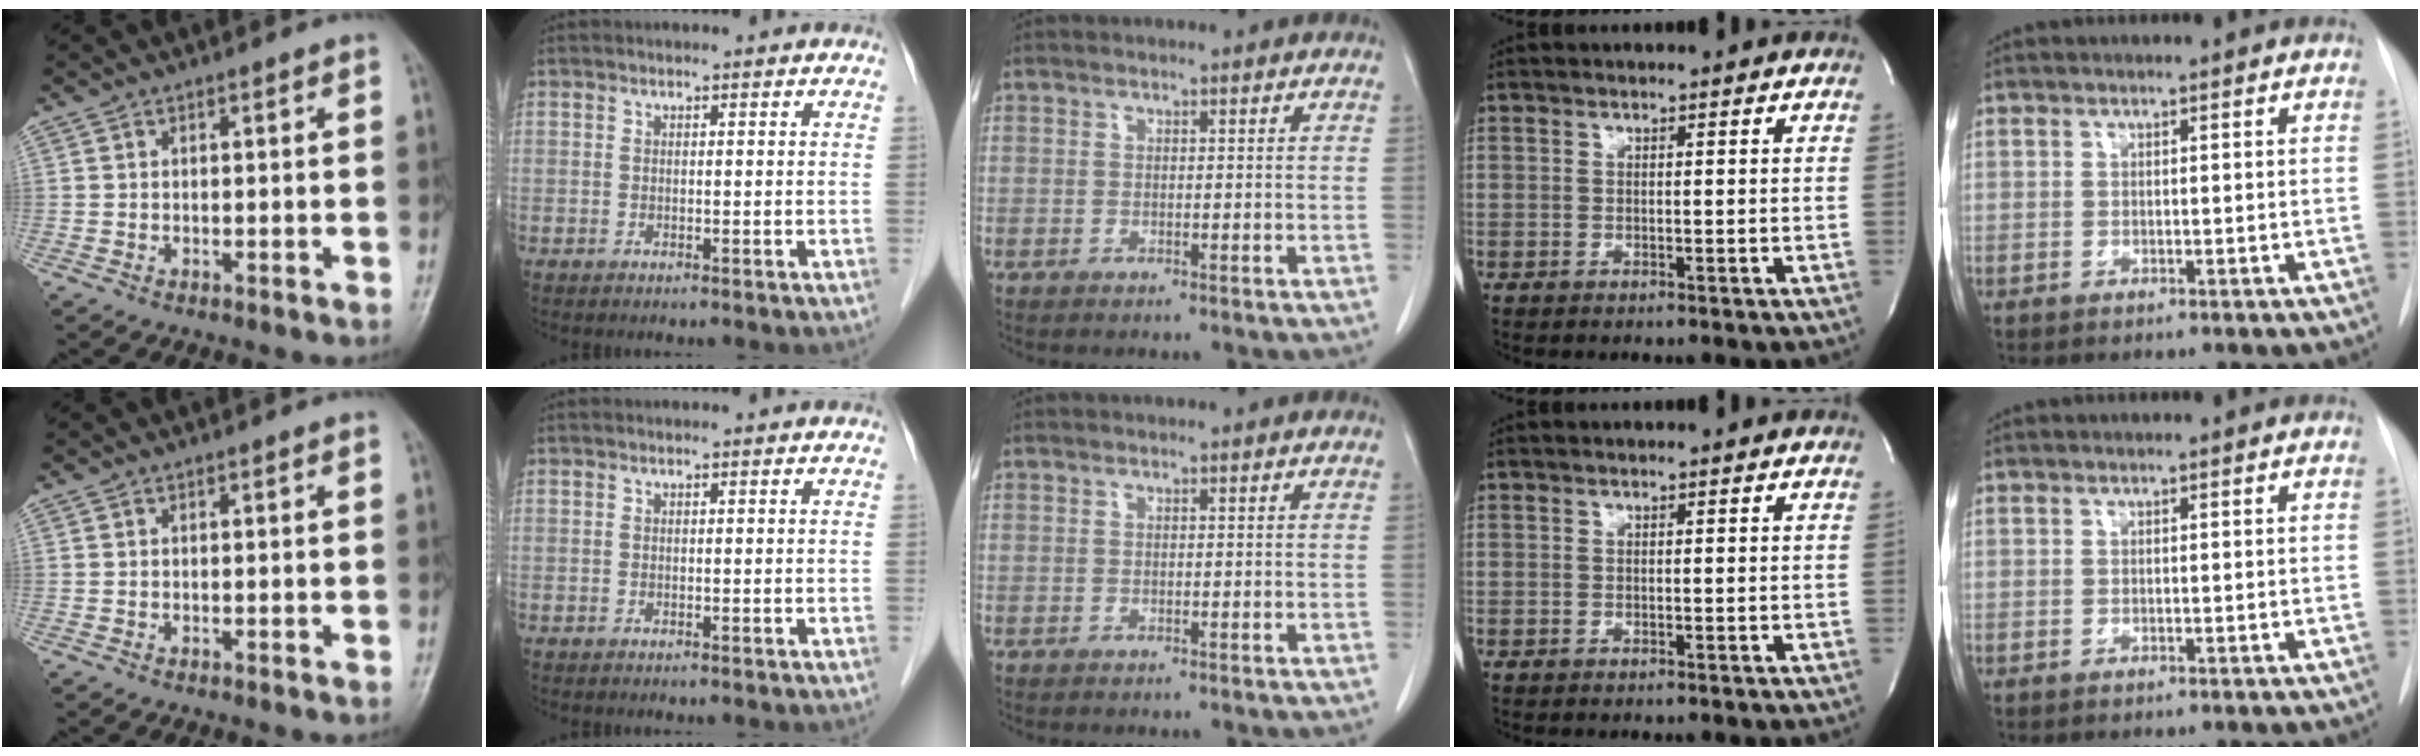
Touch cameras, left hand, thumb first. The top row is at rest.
{}